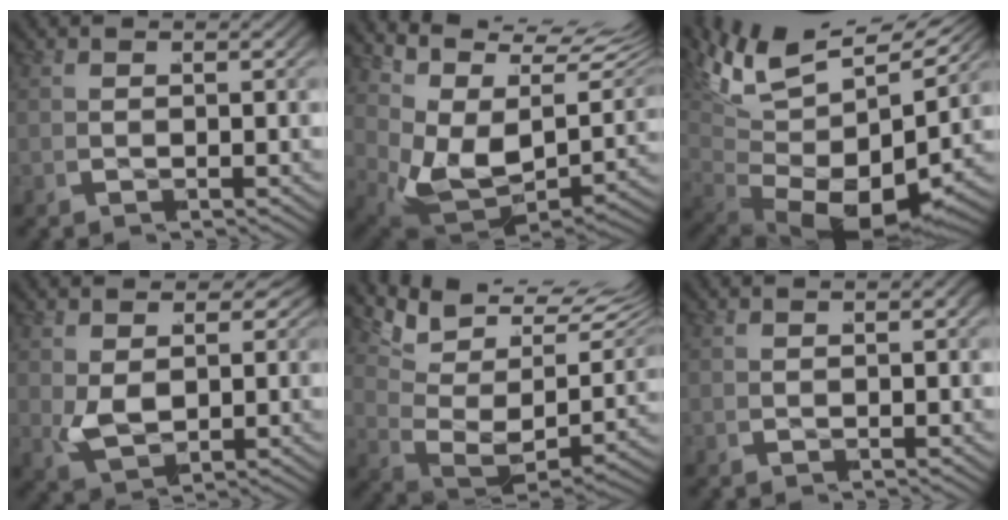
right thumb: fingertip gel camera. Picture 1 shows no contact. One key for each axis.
{"total": 12.8, "fx": 3.9, "fy": 7.9, "fz": 9.3, "tx": -0.166, "ty": -0.009, "tz": 0.056}
{"total": 13.4, "fx": -0.3, "fy": 8.9, "fz": 10.0, "tx": -0.208, "ty": -0.040, "tz": 0.013}
{"total": 4.2, "fx": 1.4, "fy": 2.9, "fz": 2.7, "tx": -0.048, "ty": -0.015, "tz": 0.028}
{"total": 11.6, "fx": 4.5, "fy": 6.7, "fz": 8.4, "tx": -0.149, "ty": 0.001, "tz": 0.062}
{"total": 1.1, "fx": 0.2, "fy": 0.5, "fz": 1.0, "tx": -0.005, "ty": 0.004, "tz": 0.003}